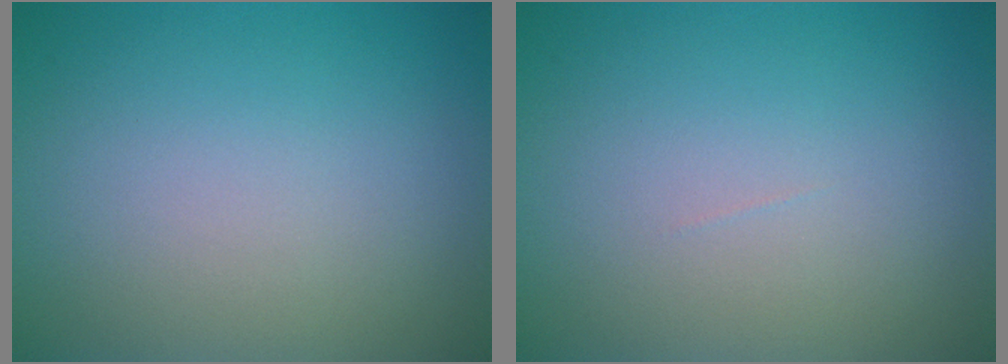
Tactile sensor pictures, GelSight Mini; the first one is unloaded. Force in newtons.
{"total": 0.0}